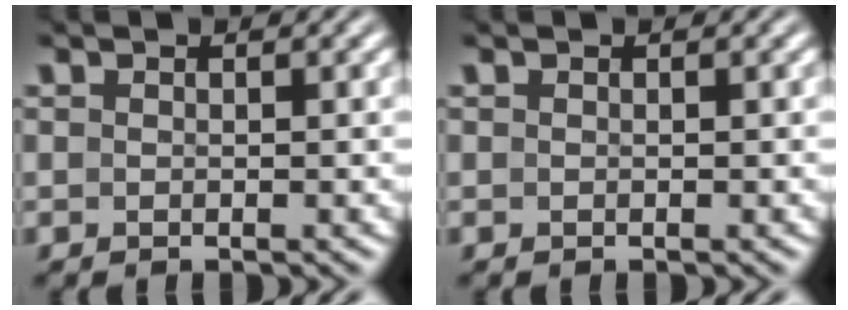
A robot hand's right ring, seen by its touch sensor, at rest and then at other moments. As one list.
[{"total": 0.0}]